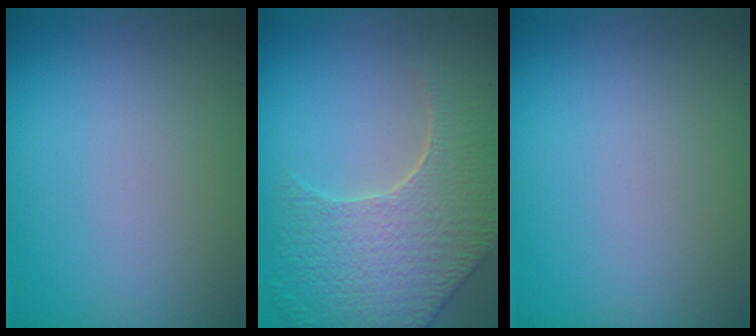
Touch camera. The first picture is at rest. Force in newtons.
{"total": 8.4, "press": 6.1, "slide": 5.8}
{"total": 0.0}